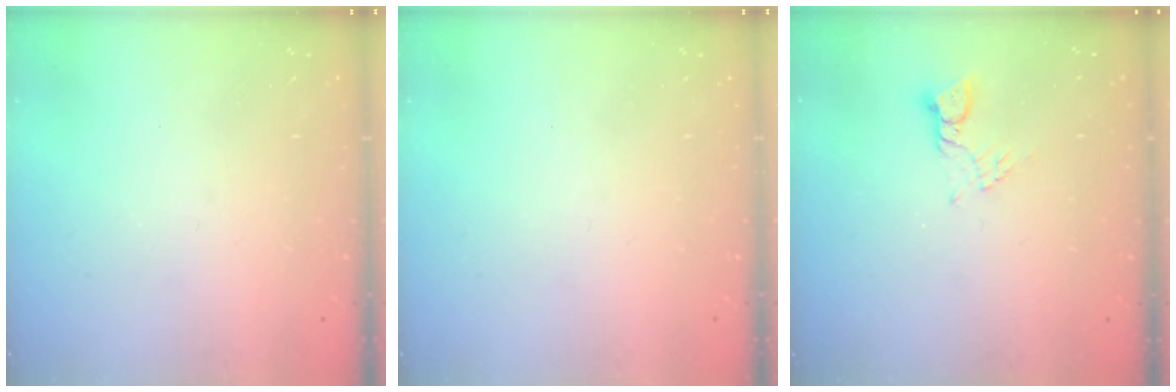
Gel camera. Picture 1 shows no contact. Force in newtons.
{"total": 0.0}
{"total": 2.6, "press": 2.6, "slide": 0.1}